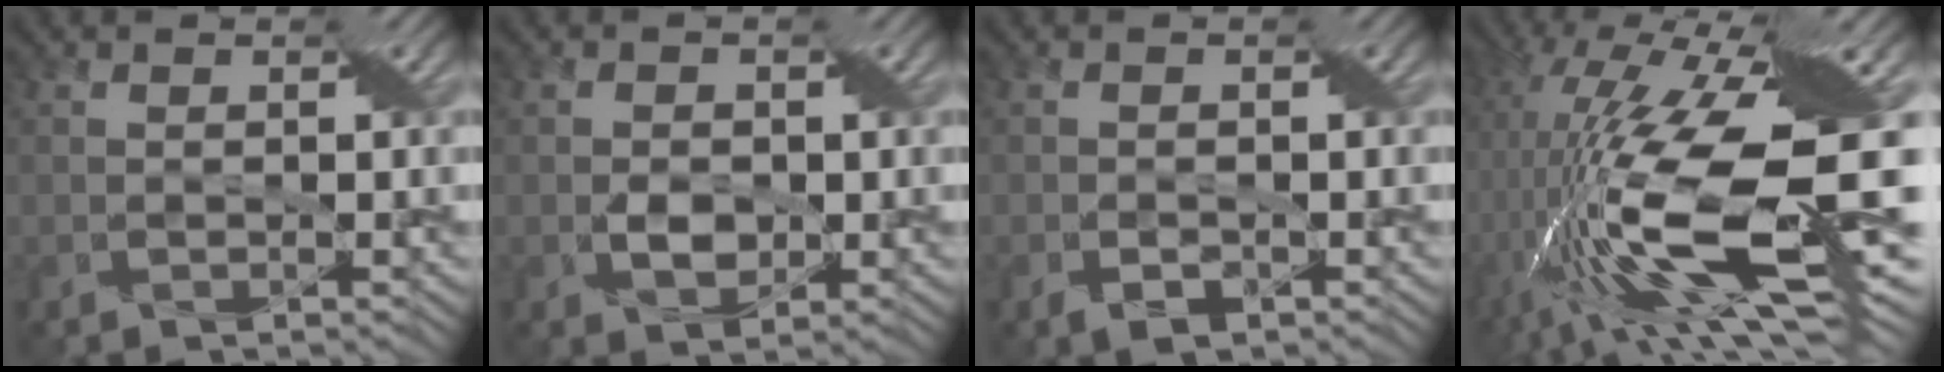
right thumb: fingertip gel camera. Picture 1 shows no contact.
{"total": 2.7, "force": [-0.4, 1.9, 1.9], "torque": [-0.038, -0.004, -0.006]}
{"total": 1.9, "force": [-1.0, 1.1, 1.3], "torque": [-0.026, -0.003, -0.016]}
{"total": 19.2, "force": [-1.0, 6.2, 18.2], "torque": [-0.370, 0.004, -0.022]}